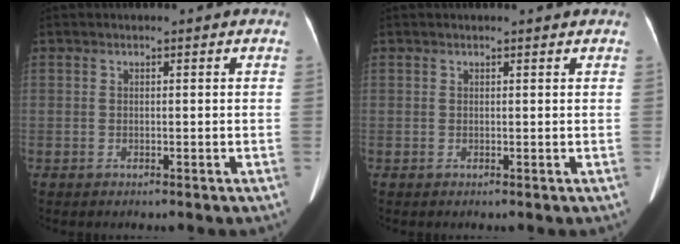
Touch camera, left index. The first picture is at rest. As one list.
[{"total": 1.0, "force": [1.0, 0.0, 0.2], "torque": [-0.008, 0.004, 0.011]}]